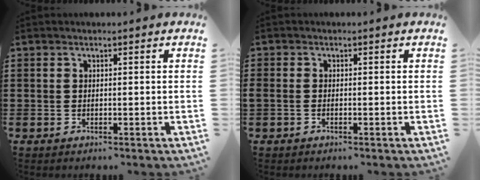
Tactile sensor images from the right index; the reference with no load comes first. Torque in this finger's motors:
{"motor_torque": [1.04, 1.10, 0.17, 0.04]}